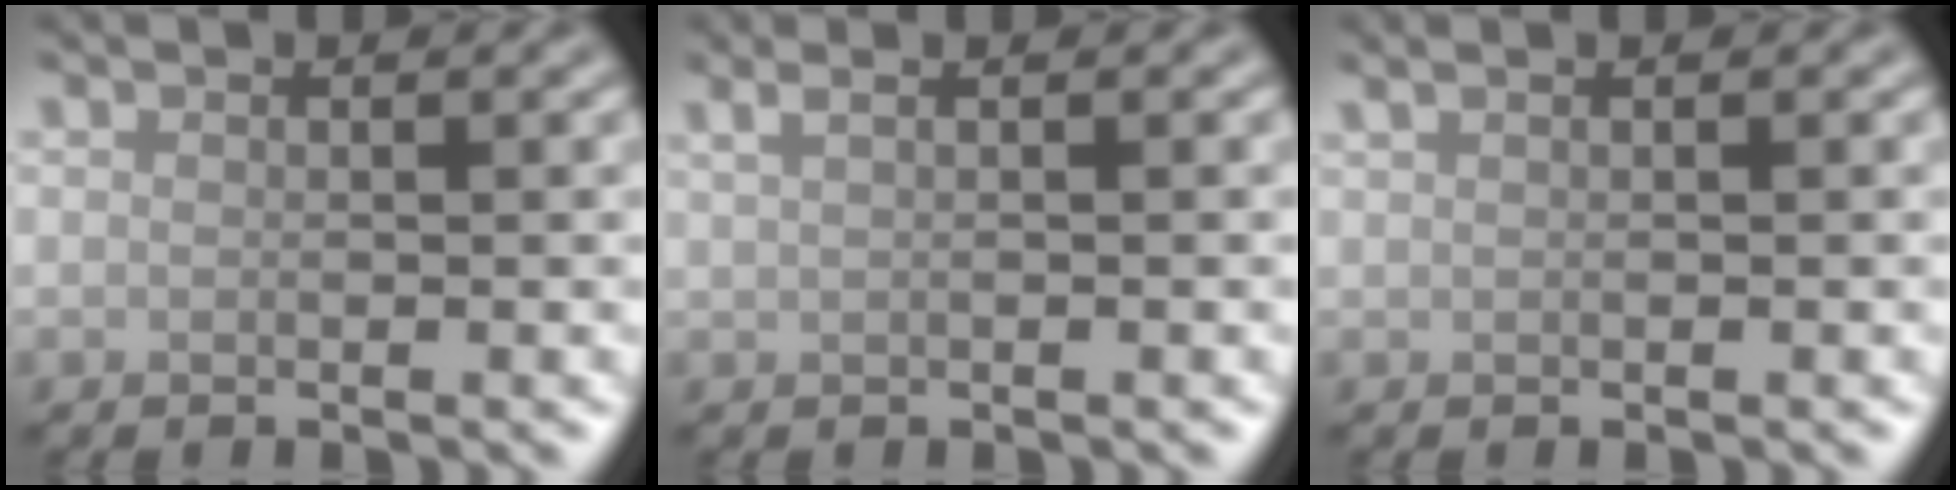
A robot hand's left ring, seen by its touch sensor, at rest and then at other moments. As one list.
[{"total": 2.7, "force": [1.4, 1.3, 1.9], "torque": [-0.022, 0.009, 0.002]}, {"total": 1.6, "force": [0.9, 0.7, 1.1], "torque": [-0.017, 0.002, 0.006]}]